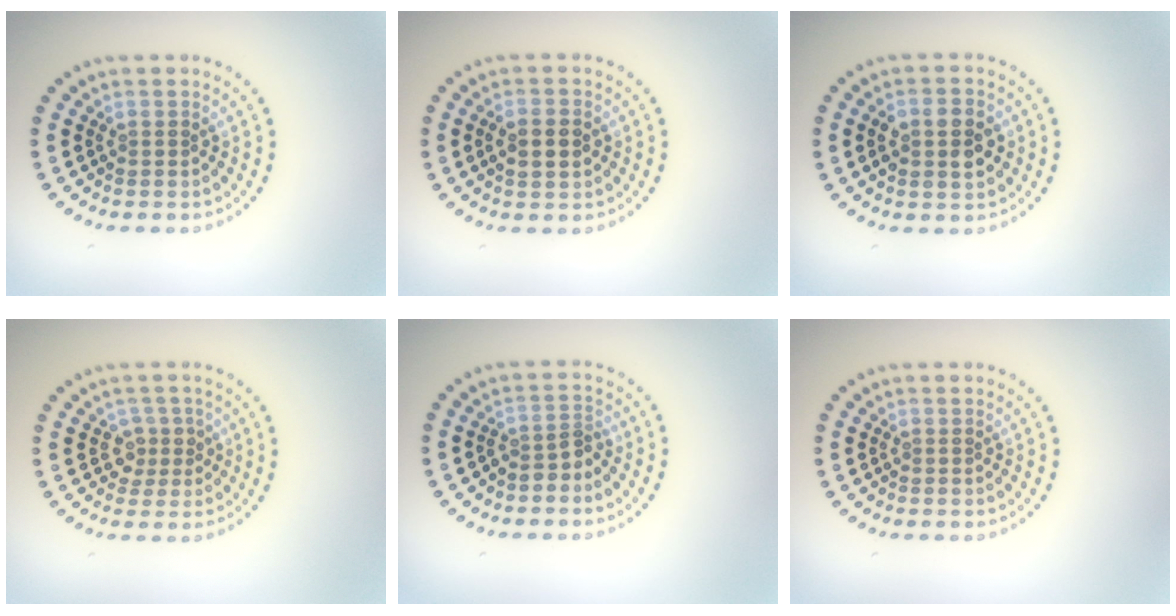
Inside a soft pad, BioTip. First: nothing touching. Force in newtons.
{"total": 2.5, "press": 2.5, "slide": 0.2}
{"total": 3.8, "press": 3.7, "slide": 0.2}
{"total": 2.0, "press": 1.6, "slide": 1.2}
{"total": 2.0, "press": 1.4, "slide": 1.4}
{"total": 0.0}